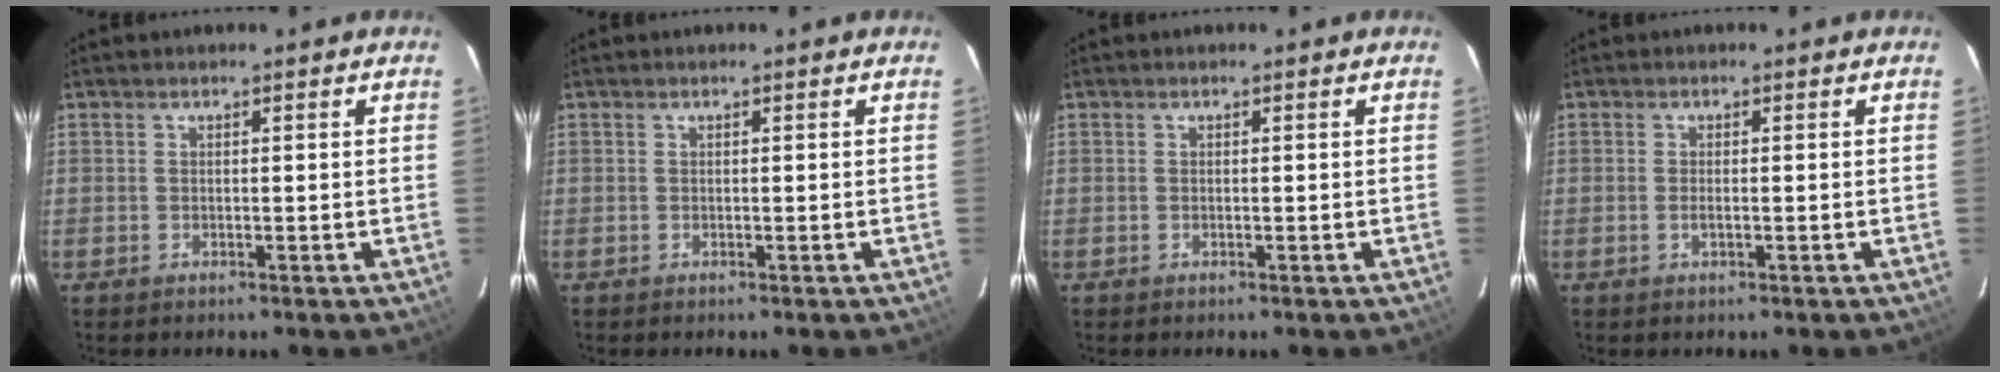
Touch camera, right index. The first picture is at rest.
{"total": 0.0}
{"total": 0.0}
{"total": 1.2, "force": [-0.3, 0.3, 1.2], "torque": [-0.024, -0.002, -0.005]}